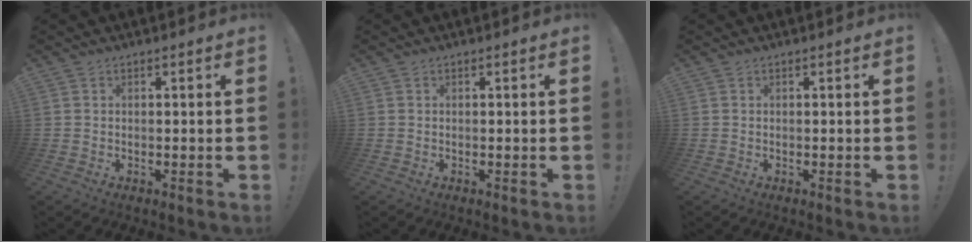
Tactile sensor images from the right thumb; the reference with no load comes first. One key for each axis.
{"total": 0.0}
{"total": 0.0}